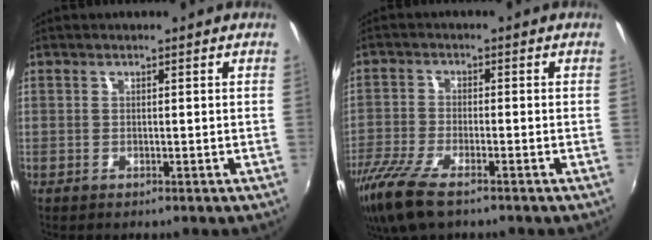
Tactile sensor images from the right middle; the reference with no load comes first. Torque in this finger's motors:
{"motor_torque": [1.08, -1.06, 0.44, 0.15]}